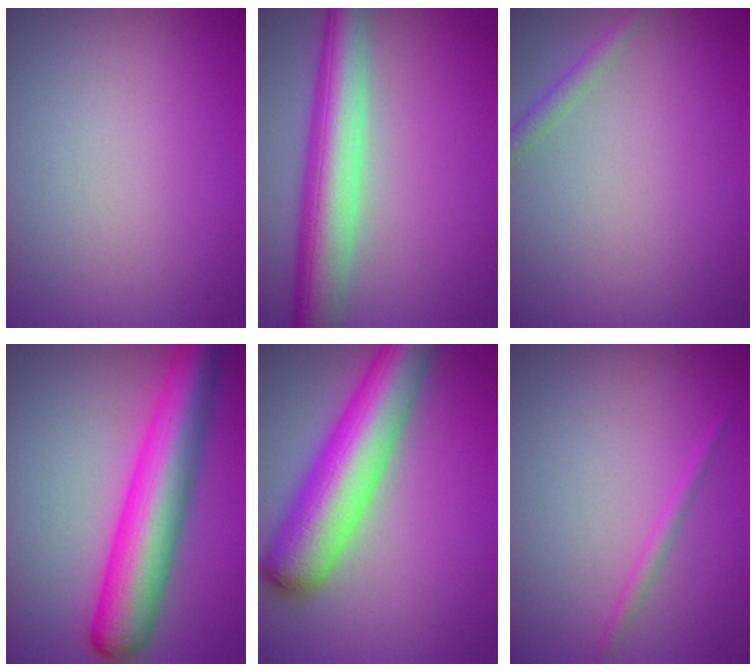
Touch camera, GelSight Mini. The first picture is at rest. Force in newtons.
{"total": 7.7, "press": 7.7, "slide": 0.3}
{"total": 1.4, "press": 1.4, "slide": 0.1}
{"total": 9.8, "press": 9.8, "slide": 0.3}
{"total": 9.8, "press": 9.8, "slide": 0.3}
{"total": 1.1, "press": 1.1, "slide": 0.1}